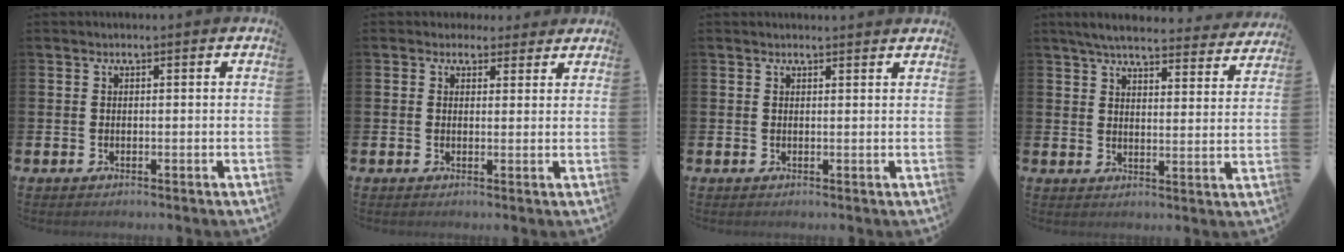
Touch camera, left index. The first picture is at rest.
{"total": 2.7, "force": [2.3, 1.4, -0.2], "torque": [0.003, -0.003, 0.040]}
{"total": 1.0, "force": [1.0, 0.0, 0.1], "torque": [0.005, -0.004, 0.016]}
{"total": 5.7, "force": [5.4, 0.8, 1.7], "torque": [-0.052, -0.031, 0.094]}